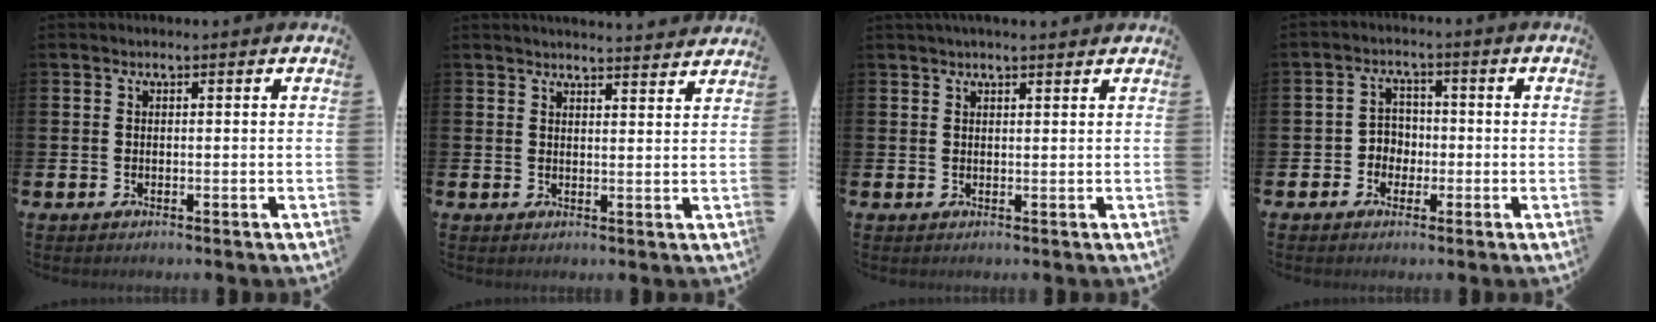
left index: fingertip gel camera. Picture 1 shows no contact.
{"total": 3.3, "force": [3.3, -0.2, 0.0], "torque": [0.010, -0.026, 0.055]}
{"total": 2.0, "force": [1.9, 0.2, 0.8], "torque": [-0.003, -0.006, 0.031]}
{"total": 3.2, "force": [-1.1, 2.9, 0.8], "torque": [-0.019, 0.003, -0.029]}